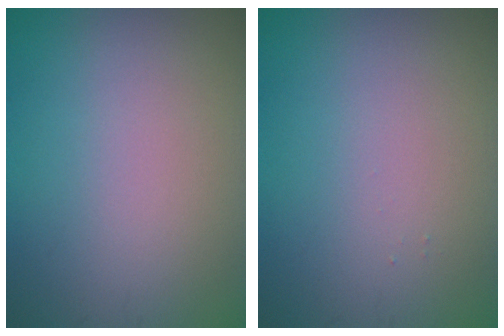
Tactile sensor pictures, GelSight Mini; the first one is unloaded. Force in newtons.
{"total": 0.0}